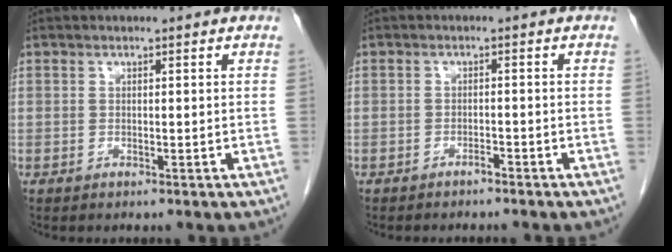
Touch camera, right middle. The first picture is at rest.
{"total": 1.8, "force": [-1.7, 0.1, 0.6], "torque": [-0.009, -0.001, -0.021]}